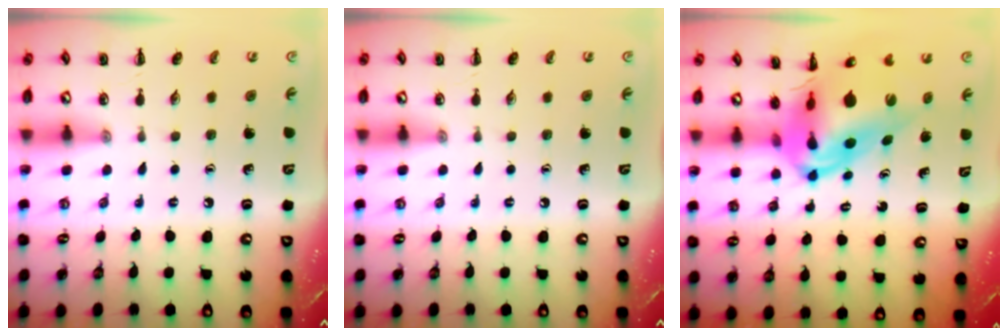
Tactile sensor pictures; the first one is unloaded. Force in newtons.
{"total": 0.0}
{"total": 14.3, "press": 13.6, "slide": 4.6}